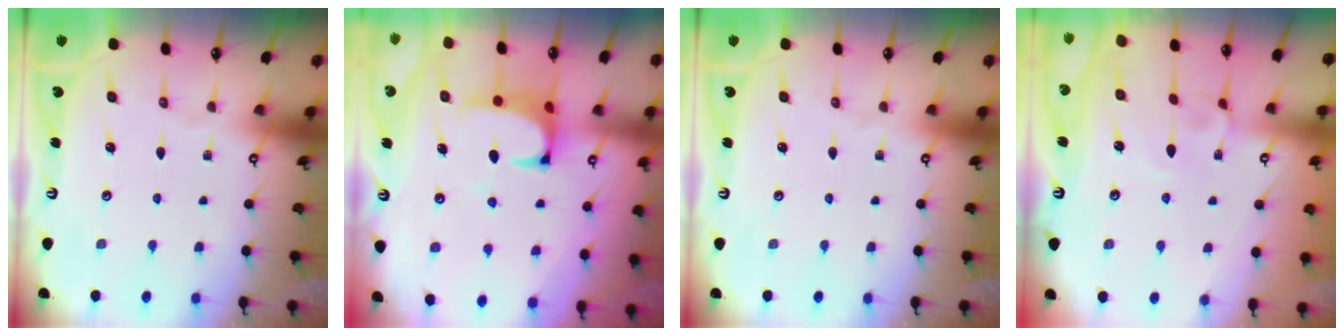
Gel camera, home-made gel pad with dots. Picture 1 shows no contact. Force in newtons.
{"total": 1.8, "press": 1.7, "slide": 0.8}
{"total": 0.0}
{"total": 4.8, "press": 4.8, "slide": 0.1}